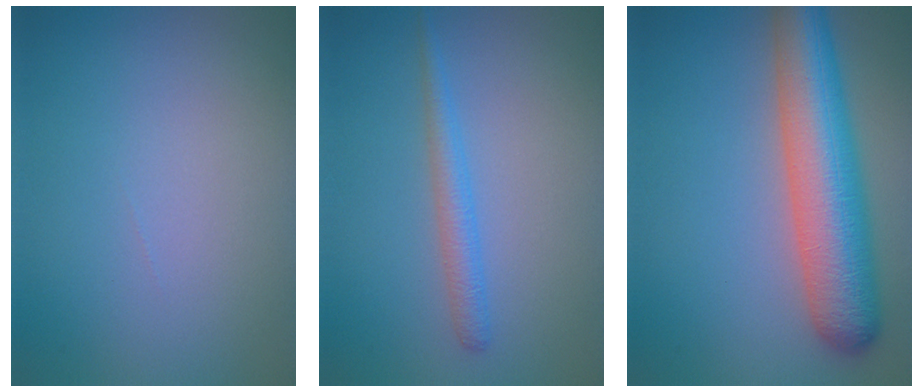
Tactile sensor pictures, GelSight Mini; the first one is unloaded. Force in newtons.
{"total": 2.0, "press": 2.0, "slide": 0.0}
{"total": 9.0, "press": 9.0, "slide": 0.4}